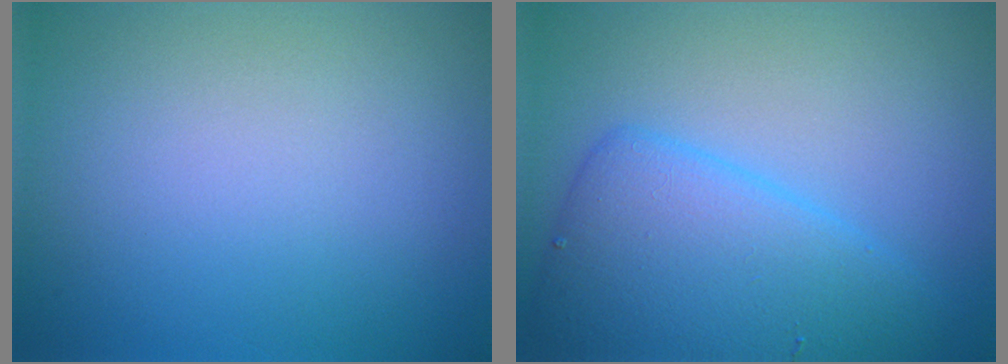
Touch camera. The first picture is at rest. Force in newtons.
{"total": 6.1, "press": 6.1, "slide": 0.4}